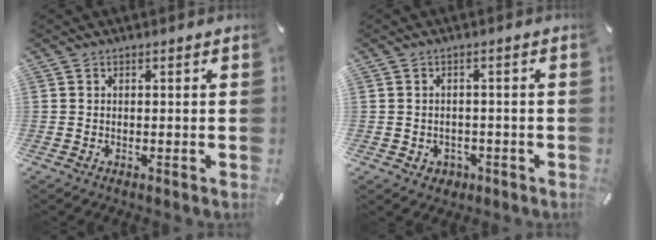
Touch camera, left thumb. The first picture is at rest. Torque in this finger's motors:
{"motor_torque": [-0.21, -0.15, -0.14, -0.14, 0.03]}